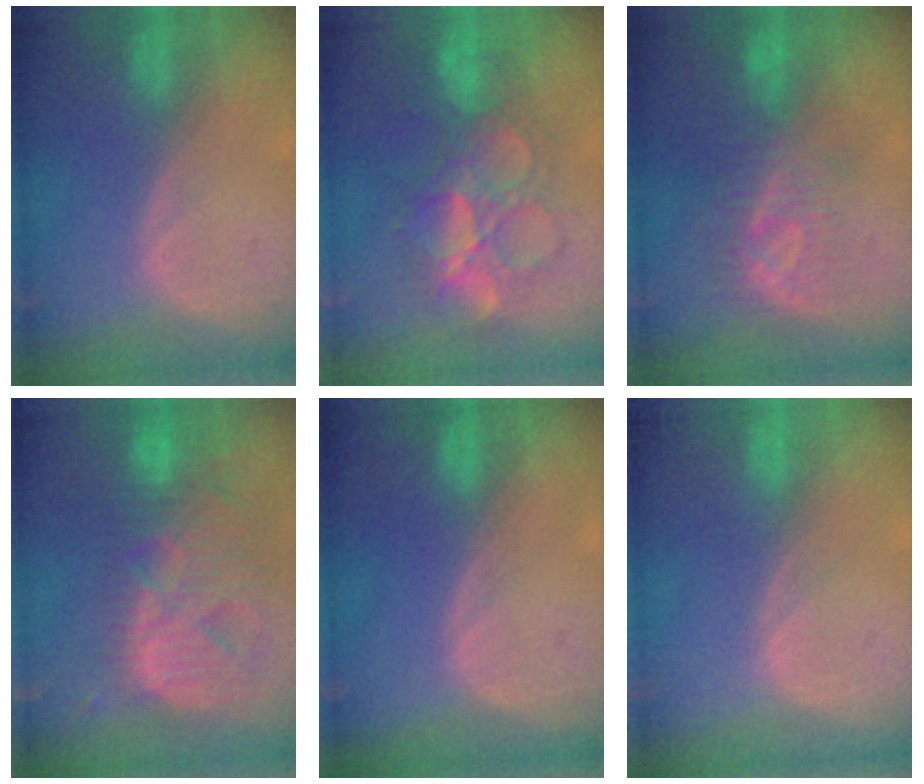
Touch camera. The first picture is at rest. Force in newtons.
{"total": 9.1, "press": 9.0, "slide": 1.1}
{"total": 8.2, "press": 7.5, "slide": 3.4}
{"total": 13.7, "press": 11.7, "slide": 7.2}
{"total": 0.0}
{"total": 0.0}